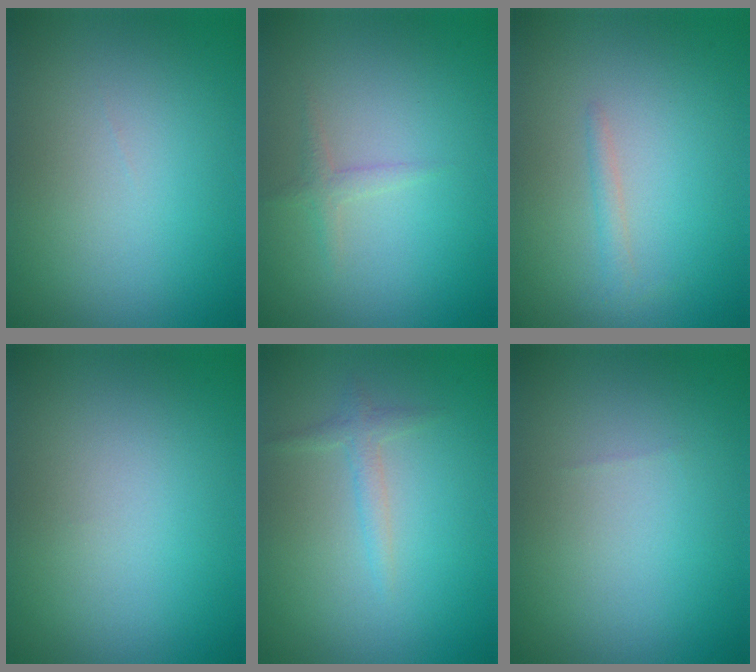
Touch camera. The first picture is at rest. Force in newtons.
{"total": 1.1, "press": 1.1, "slide": 0.1}
{"total": 1.0, "press": 1.0, "slide": 0.0}
{"total": 0.0}
{"total": 1.3, "press": 1.3, "slide": 0.0}
{"total": 0.0}